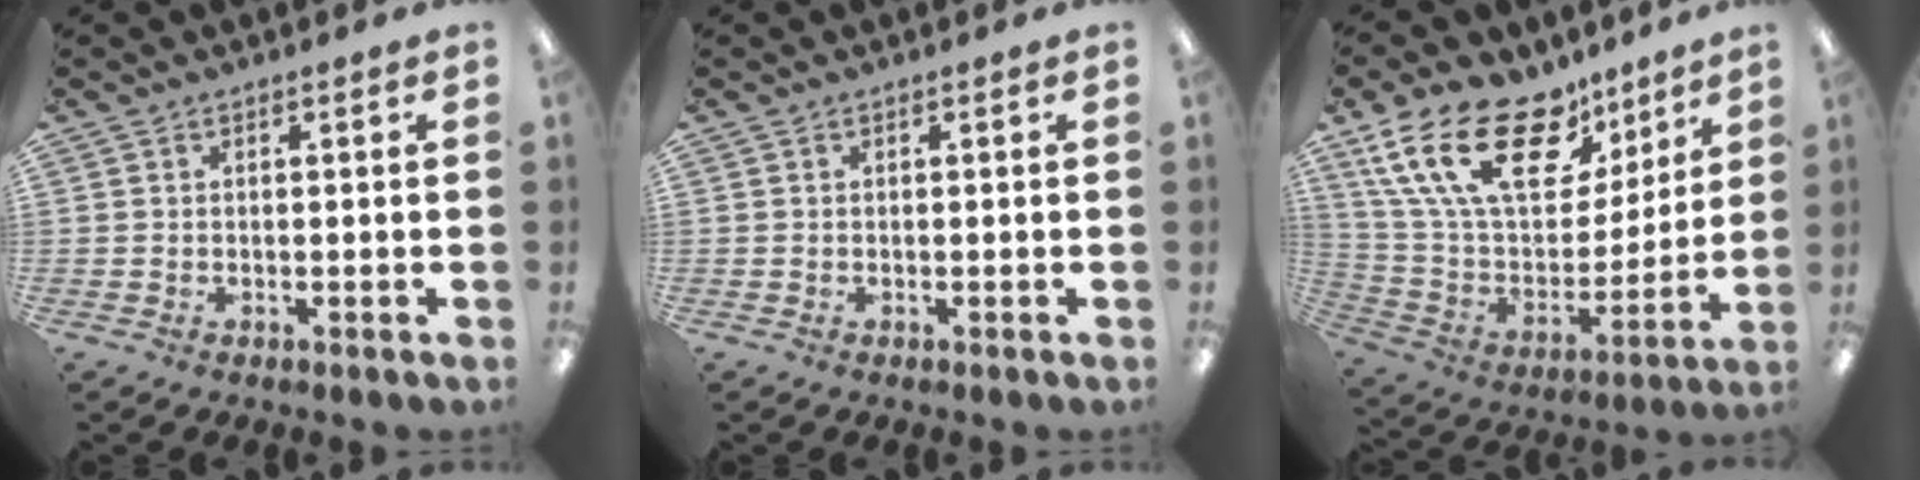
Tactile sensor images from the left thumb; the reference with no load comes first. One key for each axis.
{"total": 0.0}
{"total": 23.7, "fx": 13.8, "fy": 12.5, "fz": 14.6, "tx": -0.277, "ty": -0.075, "tz": 0.249}